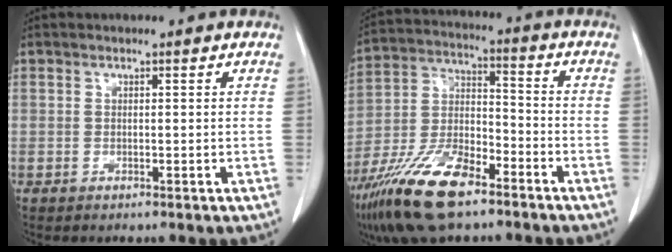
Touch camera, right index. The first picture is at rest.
{"total": 15.4, "force": [-10.2, 5.0, 10.3], "torque": [-0.210, -0.008, -0.189]}